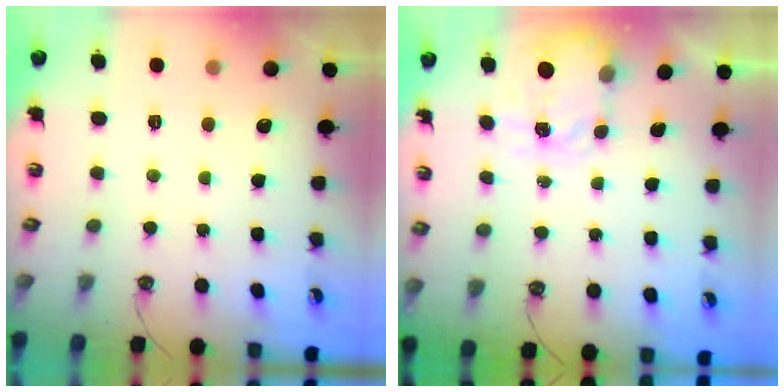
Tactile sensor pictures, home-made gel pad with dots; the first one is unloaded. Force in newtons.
{"total": 3.8, "press": 3.7, "slide": 0.5}